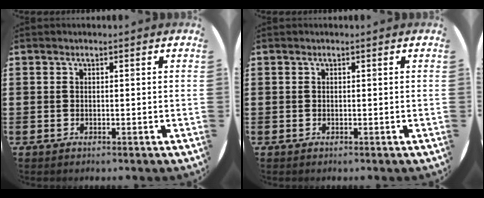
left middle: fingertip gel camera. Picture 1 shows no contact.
{"total": 0.0}